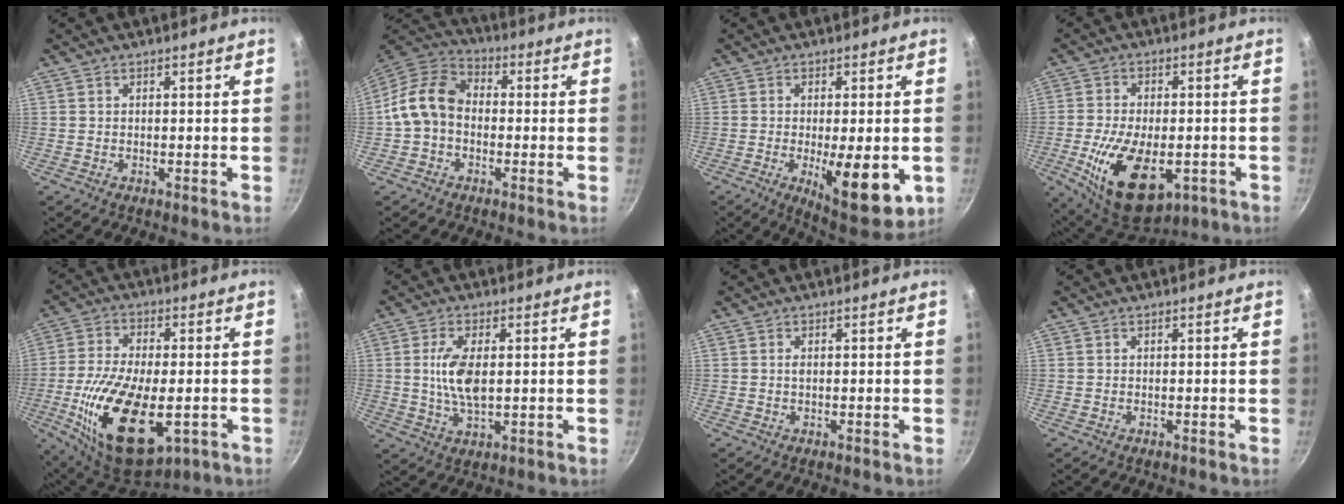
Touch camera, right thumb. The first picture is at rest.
{"total": 11.7, "force": [-1.1, 8.8, 7.6], "torque": [-0.138, 0.034, -0.034]}
{"total": 13.2, "force": [-3.3, 4.6, 11.9], "torque": [-0.162, -0.023, -0.036]}
{"total": 16.8, "force": [-5.2, 8.9, 13.3], "torque": [-0.235, -0.001, -0.063]}
{"total": 21.3, "force": [-5.6, 10.3, 17.8], "torque": [-0.339, -0.010, -0.076]}
{"total": 7.8, "force": [0.7, 3.5, 6.9], "torque": [-0.144, -0.008, 0.017]}
{"total": 0.7, "force": [0.1, 0.3, 0.6], "torque": [-0.011, 0.001, 0.000]}
{"total": 0.0}